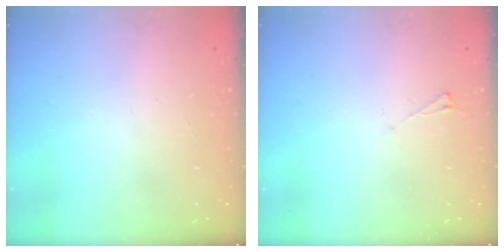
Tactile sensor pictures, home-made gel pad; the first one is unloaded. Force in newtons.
{"total": 3.3, "press": 3.3, "slide": 0.5}